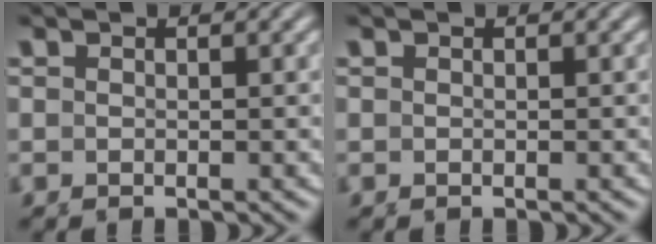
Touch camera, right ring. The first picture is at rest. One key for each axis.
{"total": 0.0}